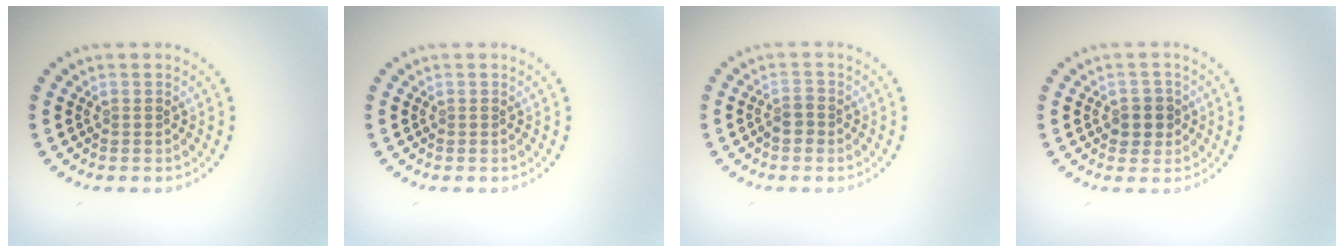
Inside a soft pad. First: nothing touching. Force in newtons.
{"total": 0.0}
{"total": 1.5, "press": 1.3, "slide": 0.9}
{"total": 2.2, "press": 2.1, "slide": 0.7}